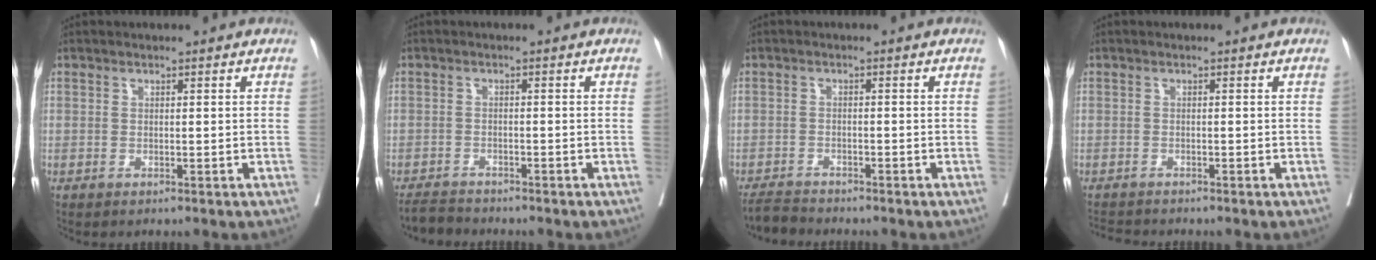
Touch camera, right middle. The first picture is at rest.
{"total": 2.9, "force": [-2.9, 0.2, -0.1], "torque": [-0.001, -0.013, -0.053]}
{"total": 2.7, "force": [-2.7, -0.1, -0.1], "torque": [0.001, -0.014, -0.050]}
{"total": 2.3, "force": [-2.3, 0.0, 0.1], "torque": [-0.004, -0.013, -0.040]}